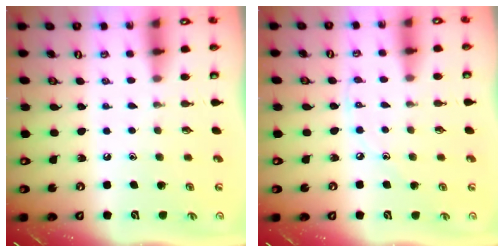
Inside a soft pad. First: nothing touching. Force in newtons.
{"total": 4.0, "press": 4.0, "slide": 0.5}